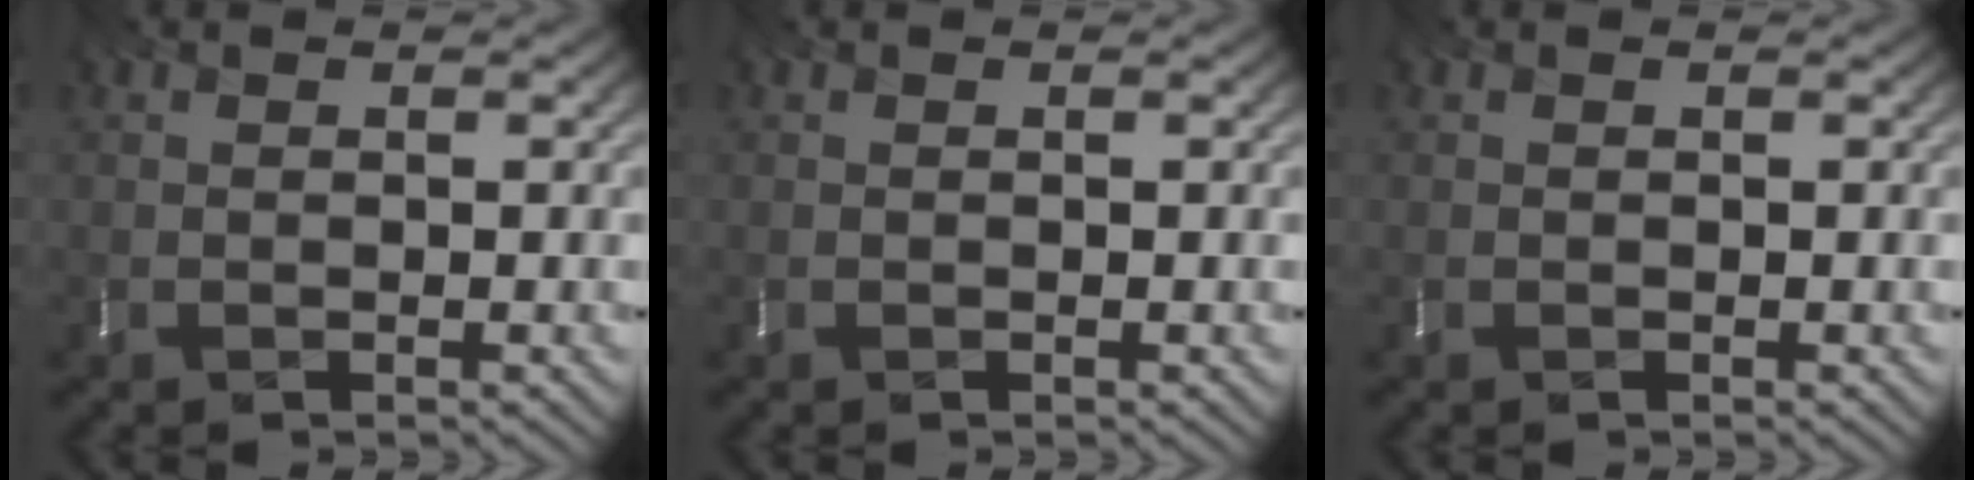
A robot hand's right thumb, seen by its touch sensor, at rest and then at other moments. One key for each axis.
{"total": 0.0}
{"total": 0.0}